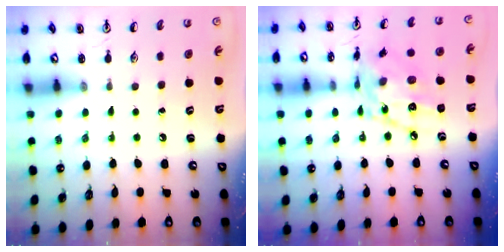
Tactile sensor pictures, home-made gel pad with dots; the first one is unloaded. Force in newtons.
{"total": 14.9, "press": 14.9, "slide": 0.7}